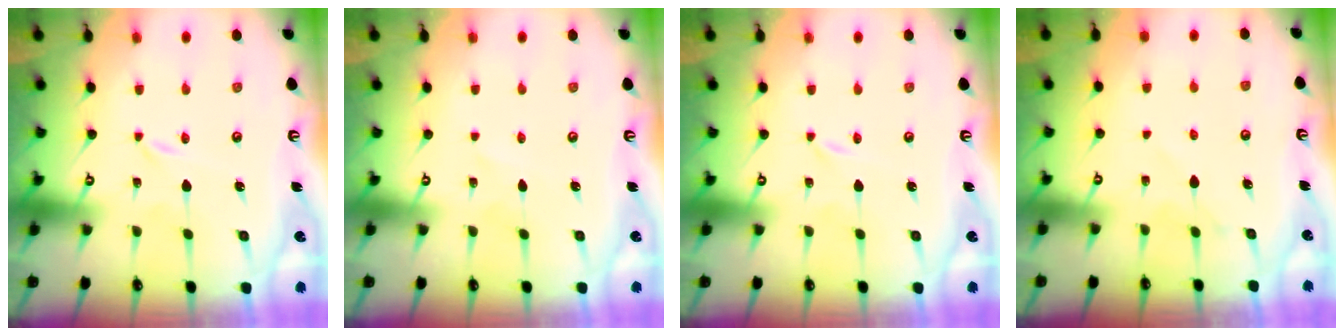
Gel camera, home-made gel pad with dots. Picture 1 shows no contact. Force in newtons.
{"total": 1.1, "press": 1.1, "slide": 0.1}
{"total": 0.0}
{"total": 4.9, "press": 4.8, "slide": 0.7}